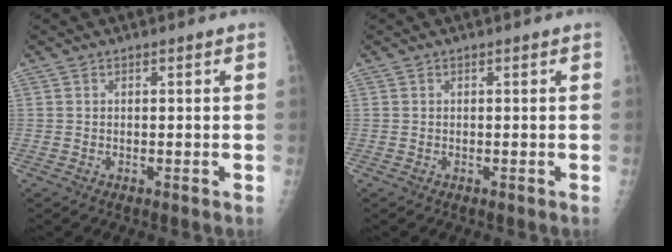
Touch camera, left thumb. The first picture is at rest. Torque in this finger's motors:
{"motor_torque": [0.02, 0.01, 0.09, 0.03, 0.00]}